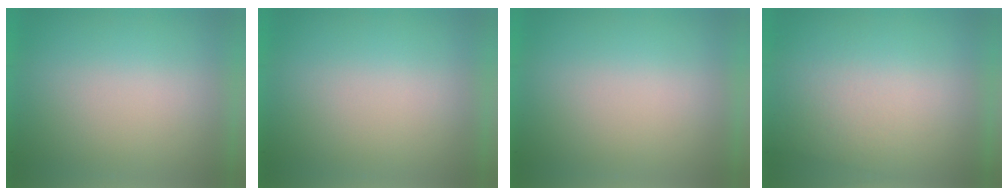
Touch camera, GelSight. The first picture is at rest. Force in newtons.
{"total": 0.0}
{"total": 0.0}
{"total": 2.4}